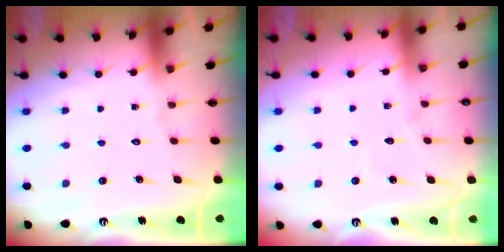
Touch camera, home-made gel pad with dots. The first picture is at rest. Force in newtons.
{"total": 4.4, "press": 4.3, "slide": 0.4}